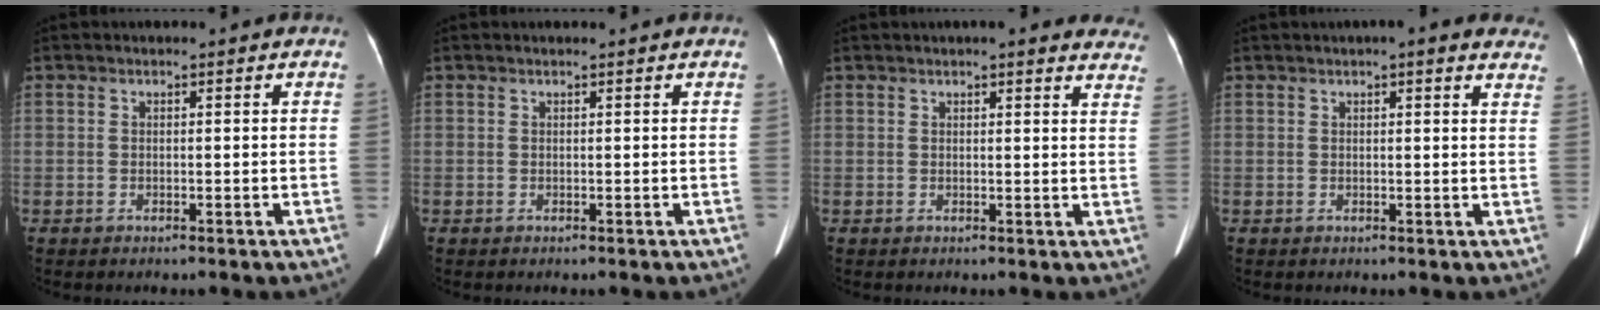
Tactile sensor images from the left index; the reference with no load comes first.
{"total": 0.6, "force": [0.5, -0.1, 0.2], "torque": [-0.004, 0.004, 0.012]}
{"total": 12.0, "force": [10.7, 2.2, 4.9], "torque": [-0.025, -0.005, 0.098]}
{"total": 8.0, "force": [6.4, 1.5, 4.6], "torque": [-0.040, 0.005, 0.055]}